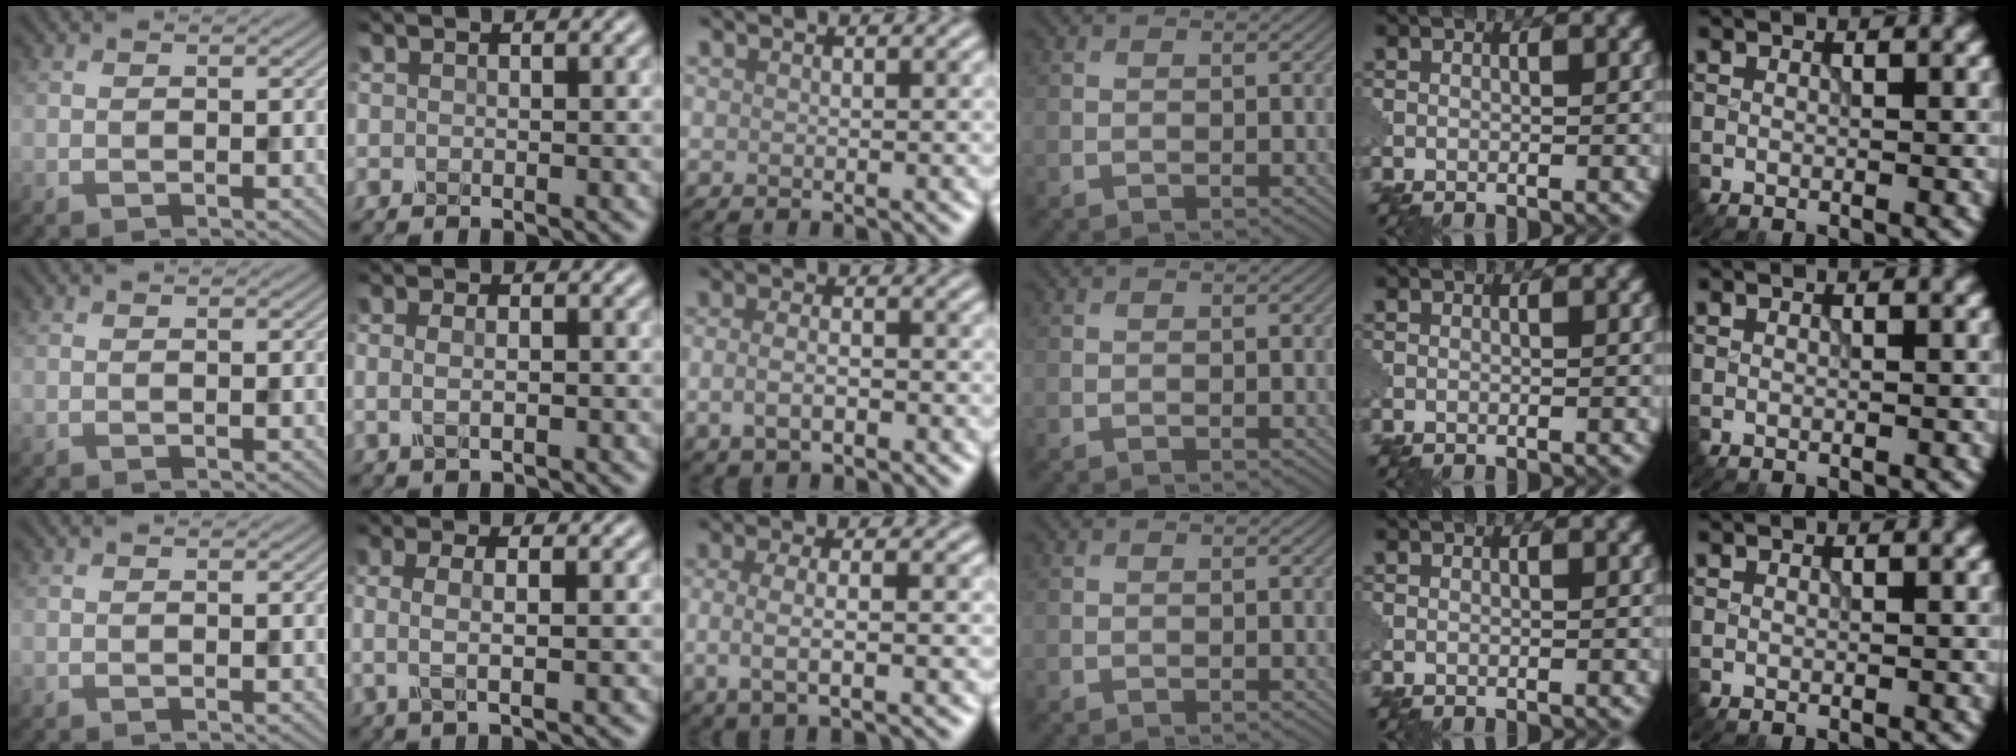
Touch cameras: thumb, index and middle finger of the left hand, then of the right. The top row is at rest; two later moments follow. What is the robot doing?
{"motion": "extract", "object": "pin"}